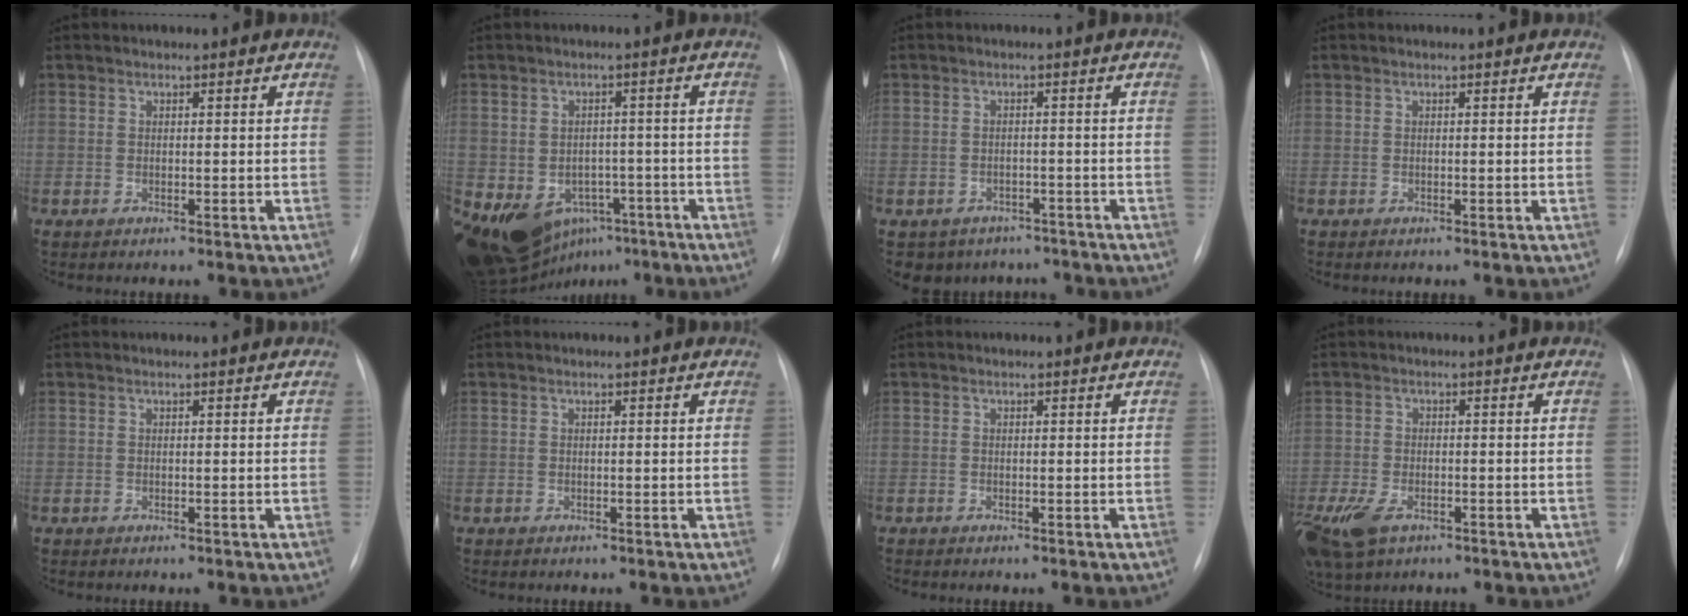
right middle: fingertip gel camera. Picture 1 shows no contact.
{"total": 14.3, "force": [-7.4, 10.3, 6.4], "torque": [-0.131, 0.014, -0.096]}
{"total": 7.4, "force": [-5.7, 4.6, 0.7], "torque": [-0.006, 0.016, -0.063]}
{"total": 0.0}
{"total": 0.0}
{"total": 0.0}
{"total": 0.0}
{"total": 13.1, "force": [-7.0, 8.1, 7.5], "torque": [-0.207, -0.018, -0.112]}